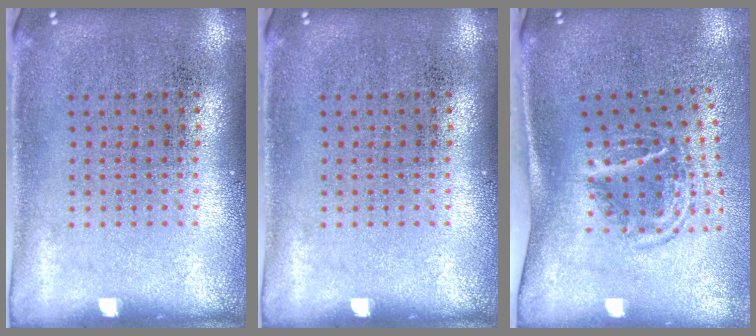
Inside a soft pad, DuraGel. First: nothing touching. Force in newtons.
{"total": 0.0}
{"total": 1.8, "press": 1.1, "slide": 1.5}